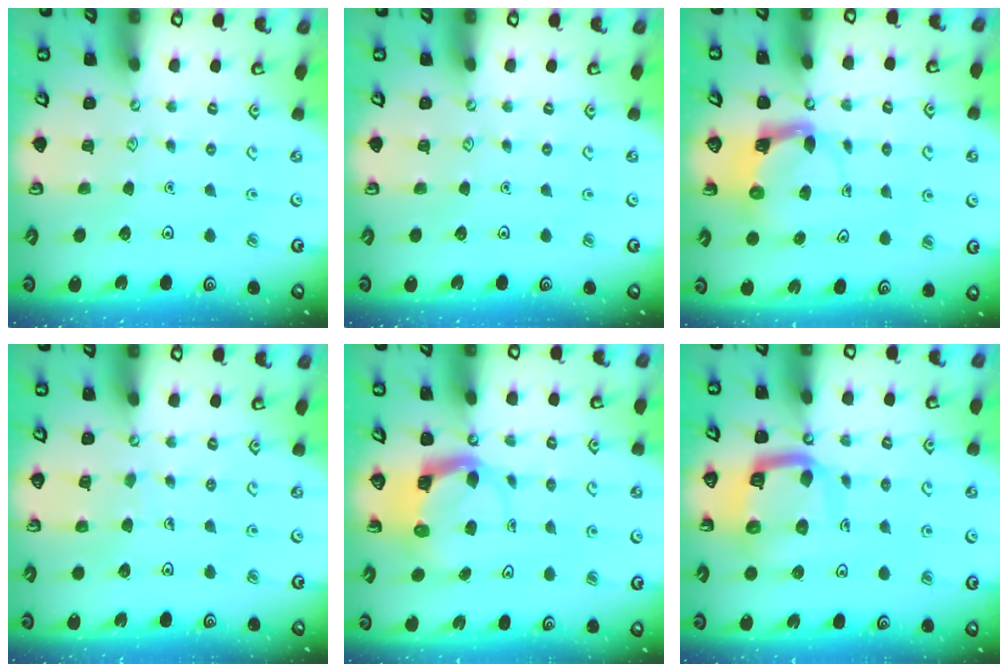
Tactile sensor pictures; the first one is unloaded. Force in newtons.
{"total": 0.0}
{"total": 3.8, "press": 3.8, "slide": 0.6}
{"total": 5.7, "press": 5.7, "slide": 0.4}
{"total": 4.0, "press": 4.0, "slide": 0.3}
{"total": 12.4, "press": 12.3, "slide": 1.4}